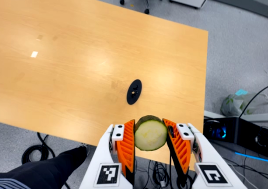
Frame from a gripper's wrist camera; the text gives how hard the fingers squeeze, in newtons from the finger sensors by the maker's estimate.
{"total": 11.7, "left": 11.1, "right": 12.4}